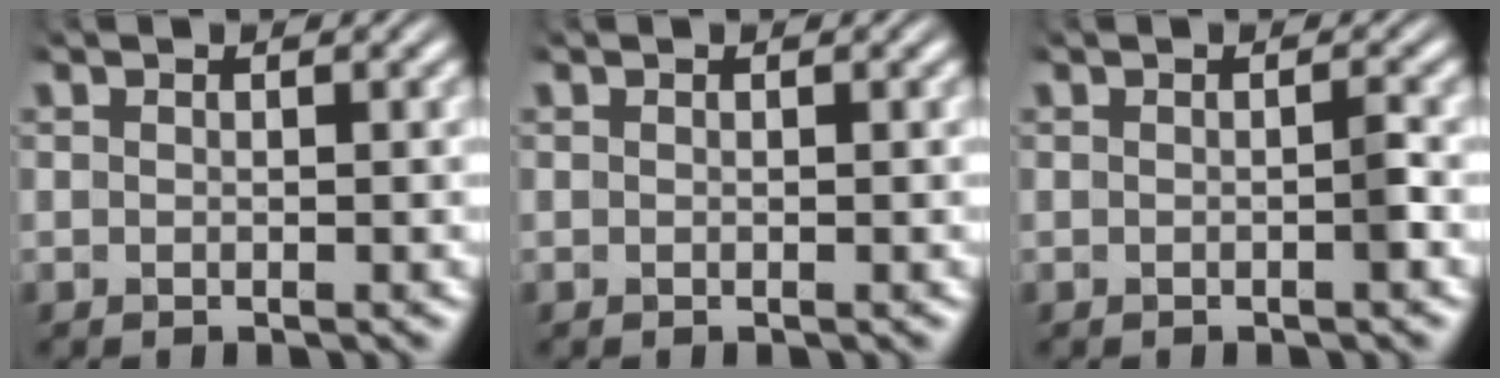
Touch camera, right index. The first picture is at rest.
{"total": 0.0}
{"total": 0.7, "force": [-0.1, 0.0, 0.6], "torque": [-0.005, 0.003, -0.005]}